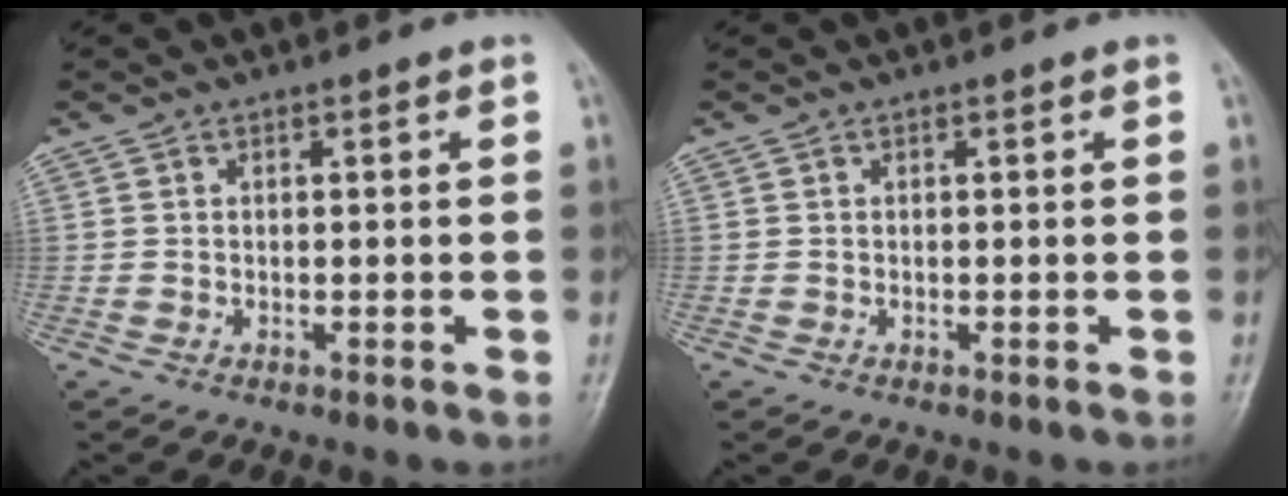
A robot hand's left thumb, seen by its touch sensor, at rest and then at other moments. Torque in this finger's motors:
{"motor_torque": [0.02, 0.02, -0.03, -0.03, 0.00]}